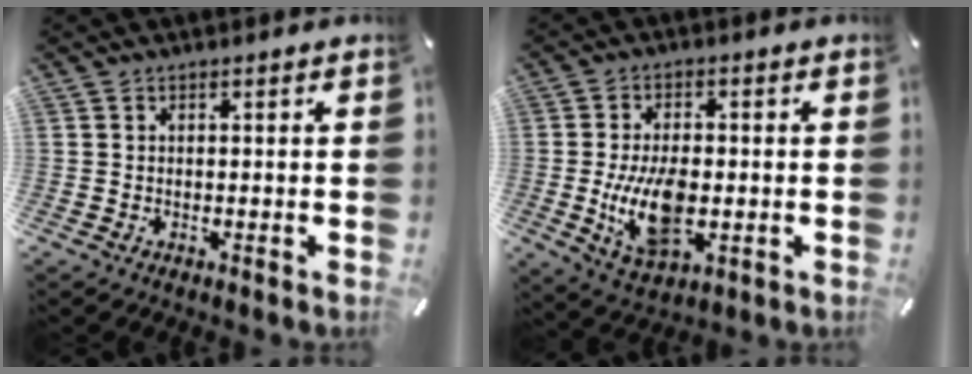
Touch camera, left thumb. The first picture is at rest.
{"total": 11.9, "force": [-1.6, 6.5, 9.8], "torque": [-0.197, -0.014, -0.027]}